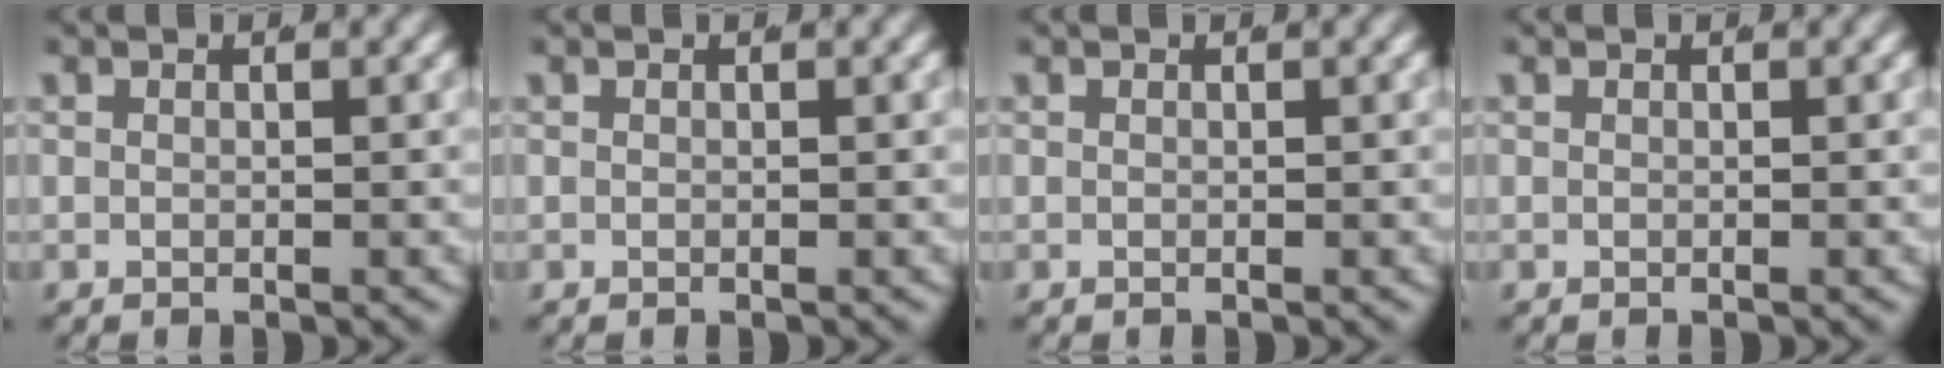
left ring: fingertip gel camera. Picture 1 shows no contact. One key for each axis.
{"total": 0.0}
{"total": 0.0}
{"total": 0.0}